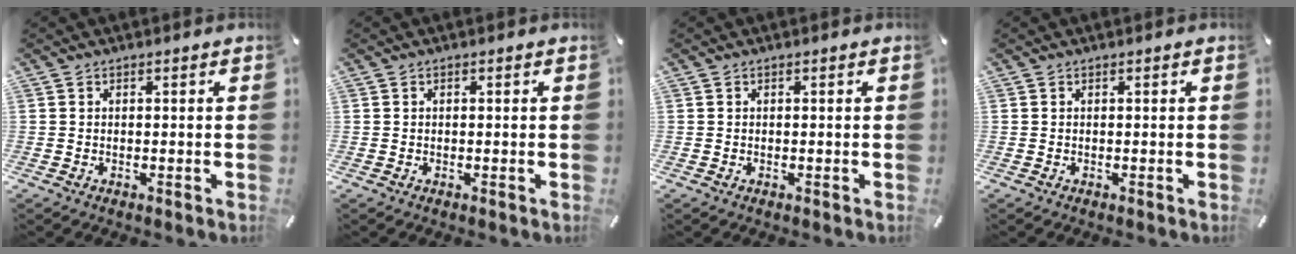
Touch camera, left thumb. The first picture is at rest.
{"total": 0.0}
{"total": 0.0}
{"total": 0.0}